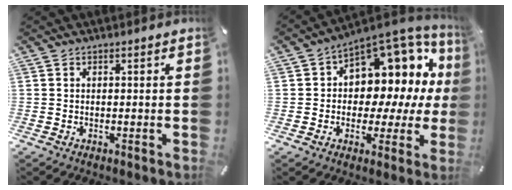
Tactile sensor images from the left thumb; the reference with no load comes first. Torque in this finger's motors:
{"motor_torque": [2.35, 2.35, 0.51, 0.00, 0.14]}